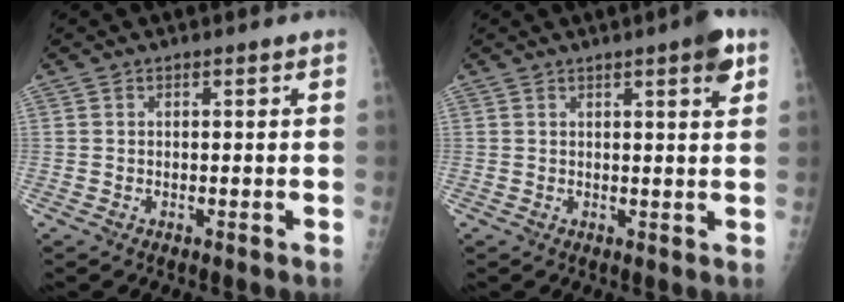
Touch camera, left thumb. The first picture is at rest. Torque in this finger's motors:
{"motor_torque": [2.24, 0.72, 0.53, -0.05, 0.08]}